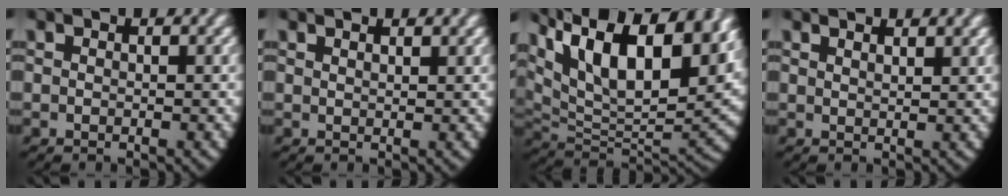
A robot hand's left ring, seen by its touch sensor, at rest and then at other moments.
{"total": 1.2, "force": [1.1, -0.4, 0.4], "torque": [-0.009, -0.004, 0.024]}
{"total": 15.7, "force": [4.6, 9.3, 11.8], "torque": [-0.215, -0.011, 0.080]}
{"total": 1.8, "force": [1.7, -0.2, 0.6], "torque": [-0.012, -0.004, 0.035]}